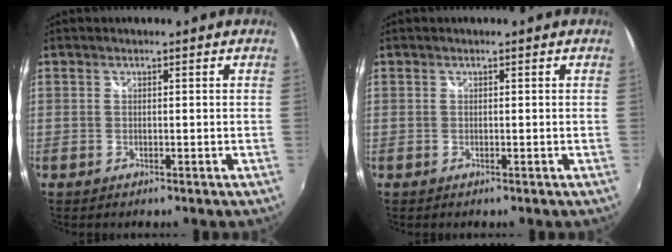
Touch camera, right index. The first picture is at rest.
{"total": 0.0}